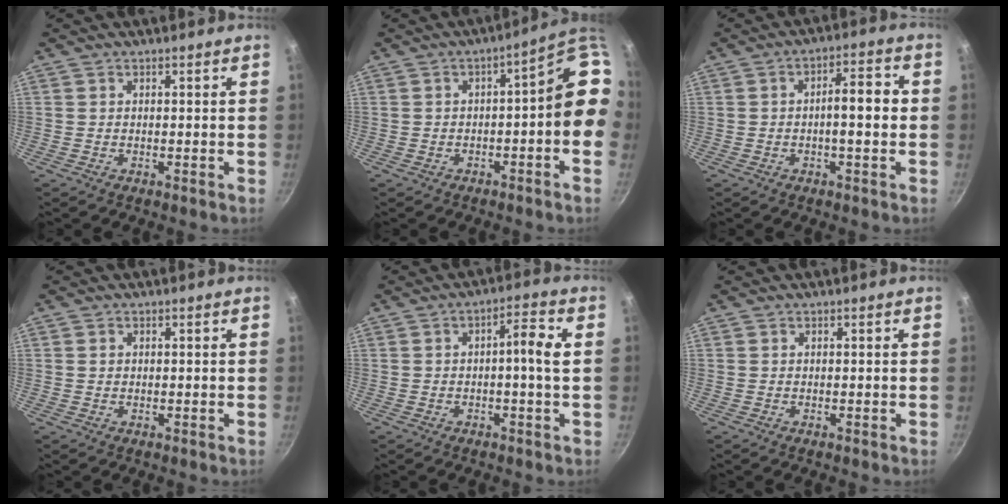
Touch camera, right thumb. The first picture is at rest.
{"total": 10.5, "force": [-0.6, 4.0, 9.7], "torque": [-0.092, 0.048, -0.006]}
{"total": 7.1, "force": [-0.5, 2.4, 6.7], "torque": [-0.090, 0.025, -0.011]}
{"total": 0.8, "force": [0.2, 0.7, 0.3], "torque": [-0.004, 0.003, 0.003]}
{"total": 5.0, "force": [0.0, 0.8, 4.9], "torque": [-0.089, 0.018, -0.001]}
{"total": 0.0}